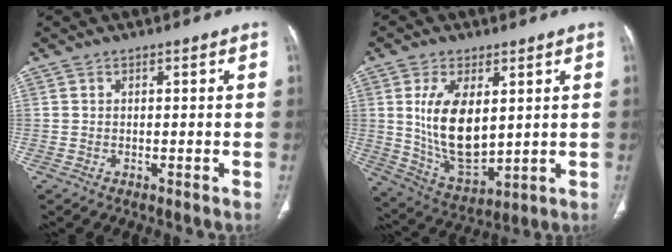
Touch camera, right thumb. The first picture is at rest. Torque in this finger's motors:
{"motor_torque": [0.86, 4.15, 1.57, 0.54, 0.47]}